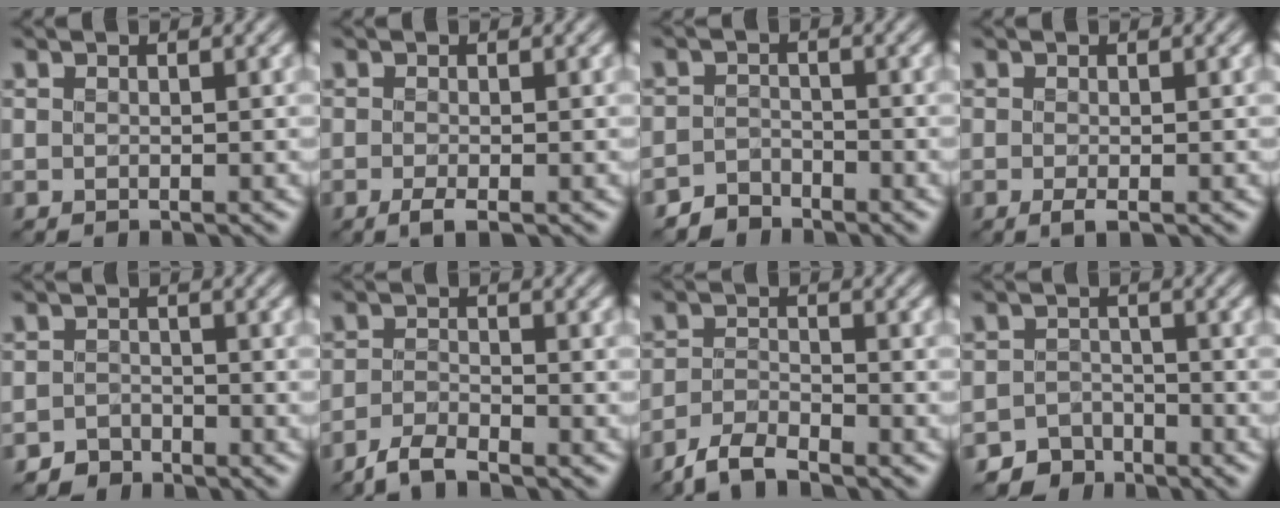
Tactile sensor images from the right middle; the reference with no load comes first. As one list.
[{"total": 1.5, "force": [-0.7, 0.3, 1.3], "torque": [-0.029, -0.005, -0.017]}, {"total": 2.3, "force": [-2.1, 0.8, 0.0], "torque": [0.002, 0.006, -0.047]}, {"total": 1.1, "force": [-0.4, 0.2, 1.0], "torque": [-0.024, -0.005, -0.010]}, {"total": 1.8, "force": [-1.6, 0.8, -0.1], "torque": [0.005, 0.008, -0.033]}, {"total": 2.5, "force": [-2.2, 0.3, 1.1], "torque": [-0.028, -0.001, -0.053]}, {"total": 3.3, "force": [-2.9, 0.6, 1.4], "torque": [-0.033, -0.001, -0.068]}, {"total": 3.1, "force": [-2.6, 1.6, 0.1], "torque": [0.008, 0.002, -0.051]}]